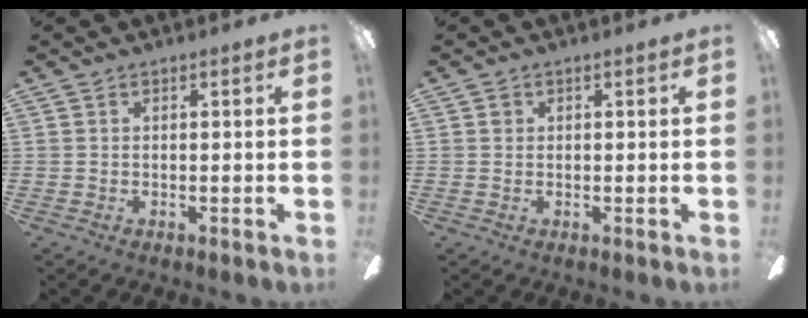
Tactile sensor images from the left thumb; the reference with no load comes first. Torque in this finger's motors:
{"motor_torque": [0.24, 0.16, 0.50, -0.24, 0.00]}